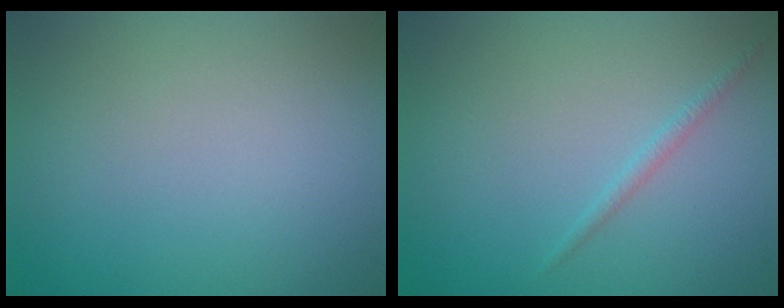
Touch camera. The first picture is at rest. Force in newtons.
{"total": 0.8, "press": 0.8, "slide": 0.1}